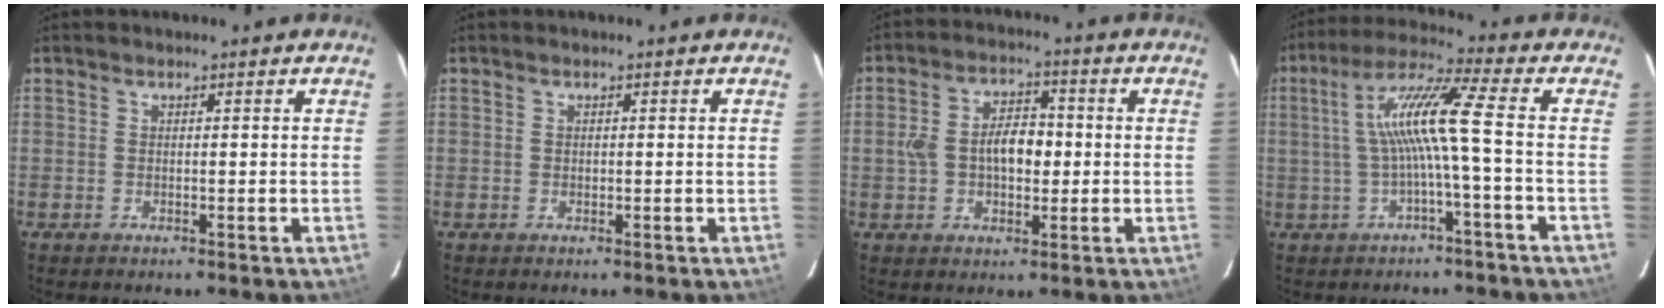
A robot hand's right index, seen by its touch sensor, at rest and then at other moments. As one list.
[{"total": 0.0}, {"total": 8.3, "force": [-0.5, 5.0, 6.7], "torque": [-0.124, 0.016, -0.006]}, {"total": 9.6, "force": [-0.9, -0.9, 9.5], "torque": [-0.190, 0.013, -0.010]}]